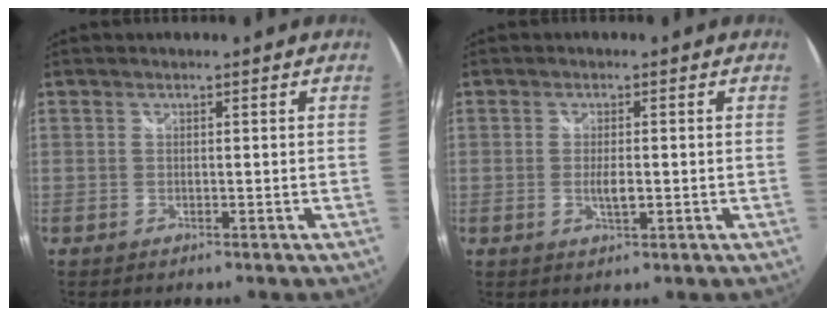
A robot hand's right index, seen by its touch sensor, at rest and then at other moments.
{"total": 2.8, "force": [-0.4, 1.0, 2.6], "torque": [-0.045, -0.007, -0.005]}